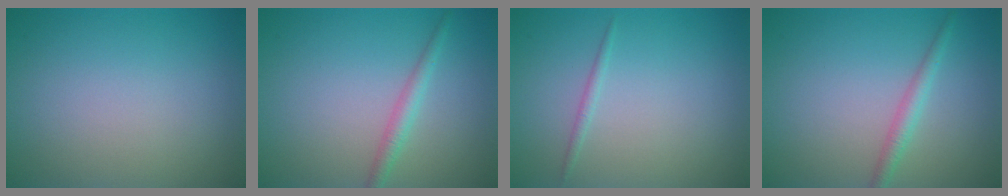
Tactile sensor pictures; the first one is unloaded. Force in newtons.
{"total": 1.7, "press": 1.7, "slide": 0.0}
{"total": 0.7, "press": 0.7, "slide": 0.0}
{"total": 1.7, "press": 1.7, "slide": 0.0}